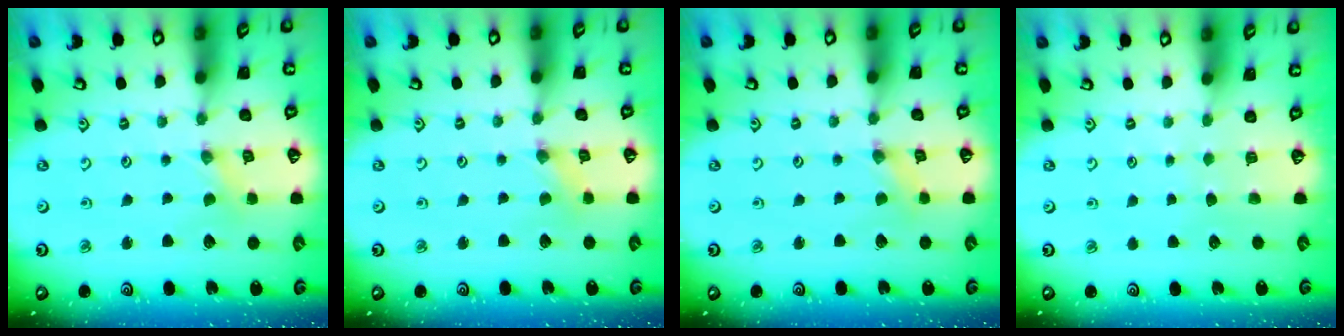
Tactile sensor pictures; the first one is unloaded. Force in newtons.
{"total": 0.0}
{"total": 0.0}
{"total": 0.0}